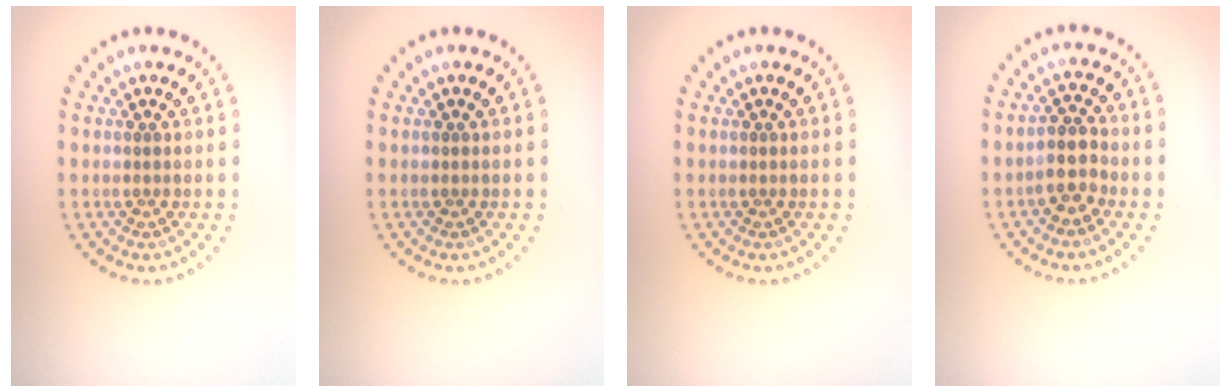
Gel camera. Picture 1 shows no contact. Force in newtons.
{"total": 0.0}
{"total": 0.0}
{"total": 2.6, "press": 2.3, "slide": 1.2}